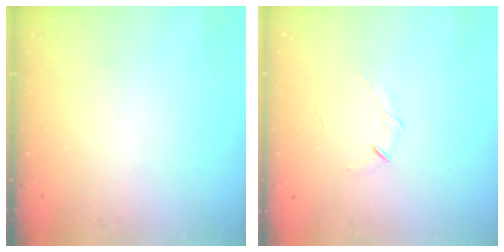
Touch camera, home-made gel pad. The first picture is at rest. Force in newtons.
{"total": 3.7, "press": 3.6, "slide": 1.1}